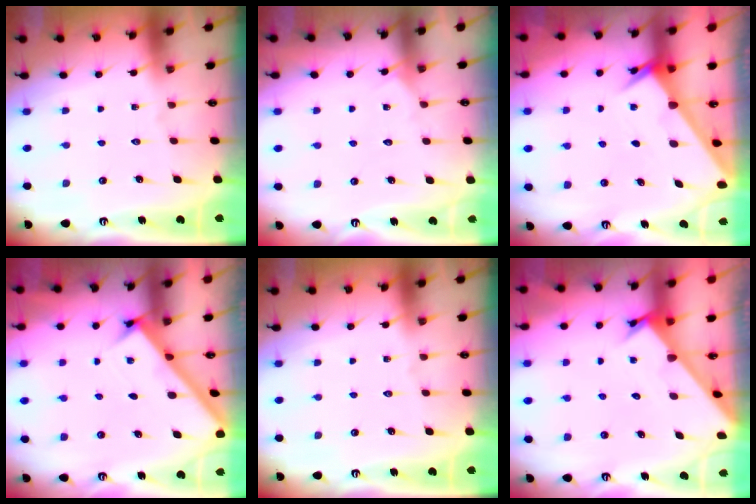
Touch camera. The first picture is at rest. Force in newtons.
{"total": 3.6, "press": 3.6, "slide": 0.4}
{"total": 2.1, "press": 2.1, "slide": 0.1}
{"total": 2.5, "press": 2.5, "slide": 0.3}
{"total": 0.0}
{"total": 2.4, "press": 2.4, "slide": 0.0}